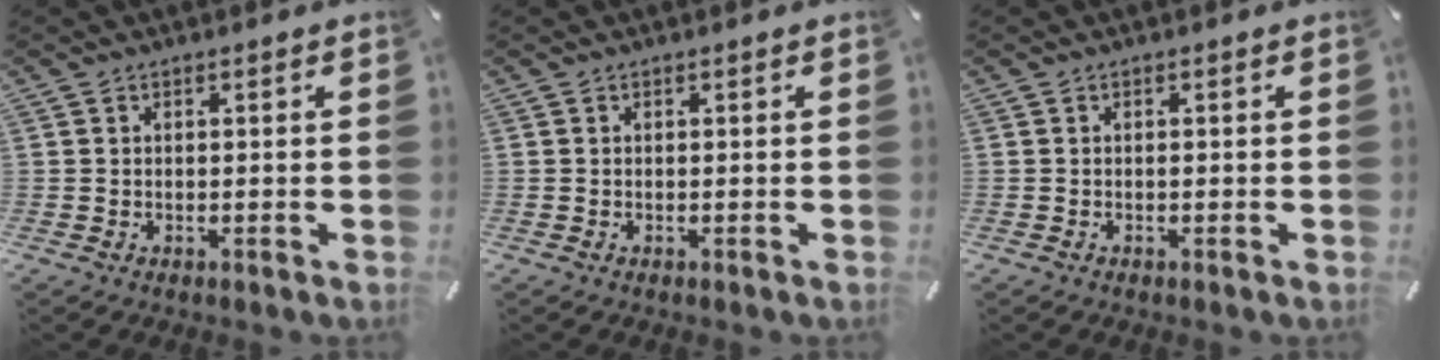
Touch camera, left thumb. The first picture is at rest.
{"total": 0.0}
{"total": 0.0}